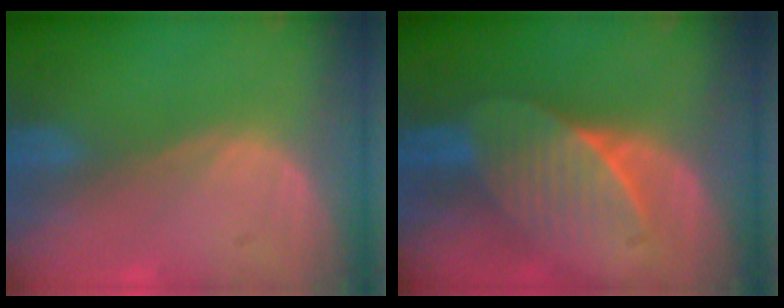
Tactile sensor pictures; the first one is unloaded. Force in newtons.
{"total": 7.2, "press": 6.6, "slide": 2.8}